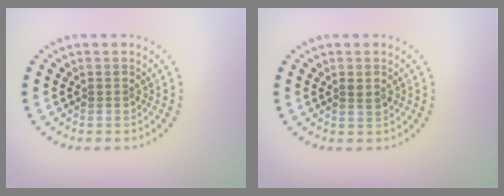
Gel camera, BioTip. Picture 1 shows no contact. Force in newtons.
{"total": 0.9, "press": 0.8, "slide": 0.3}